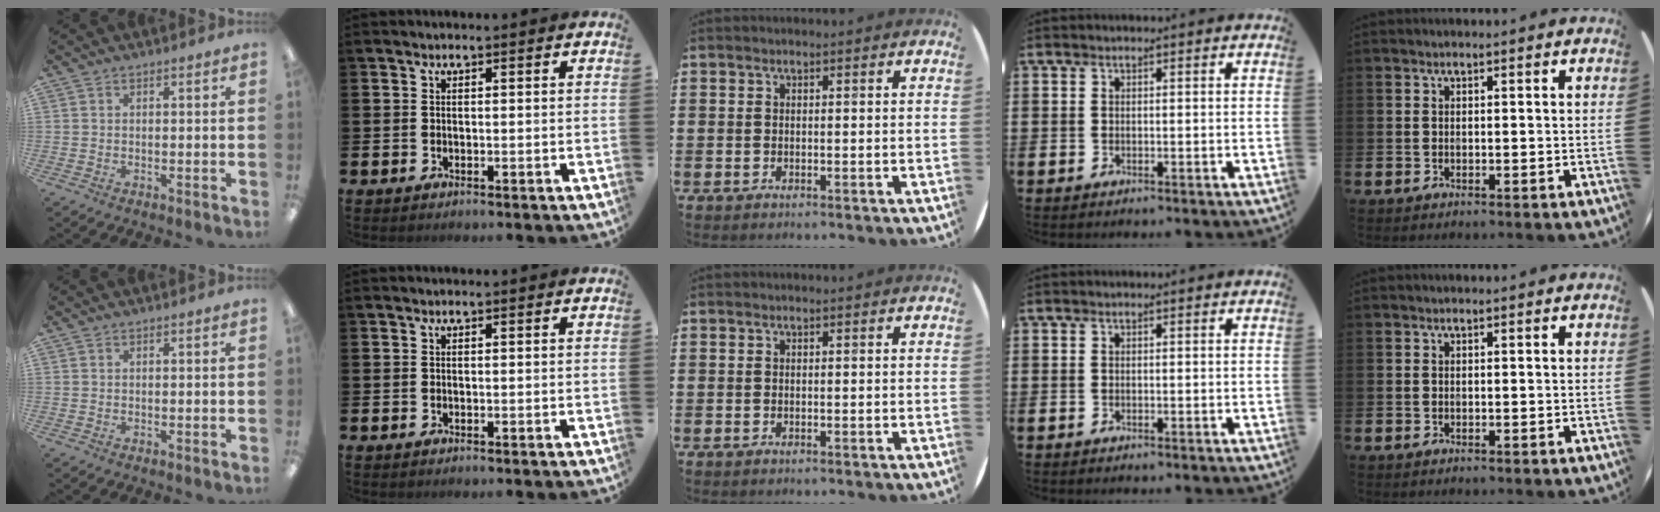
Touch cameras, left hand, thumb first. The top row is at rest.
{}